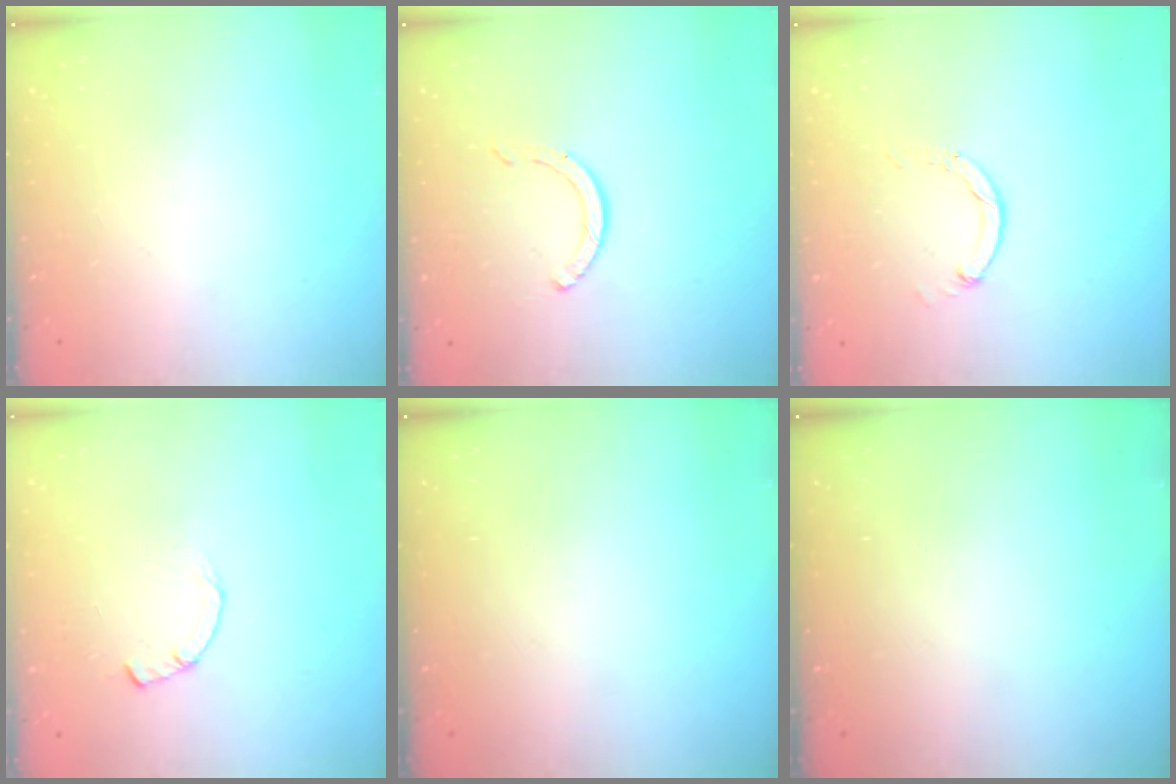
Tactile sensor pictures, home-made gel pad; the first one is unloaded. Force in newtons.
{"total": 2.9, "press": 2.9, "slide": 0.4}
{"total": 0.0}
{"total": 0.8, "press": 0.8, "slide": 0.2}
{"total": 0.0}
{"total": 0.0}